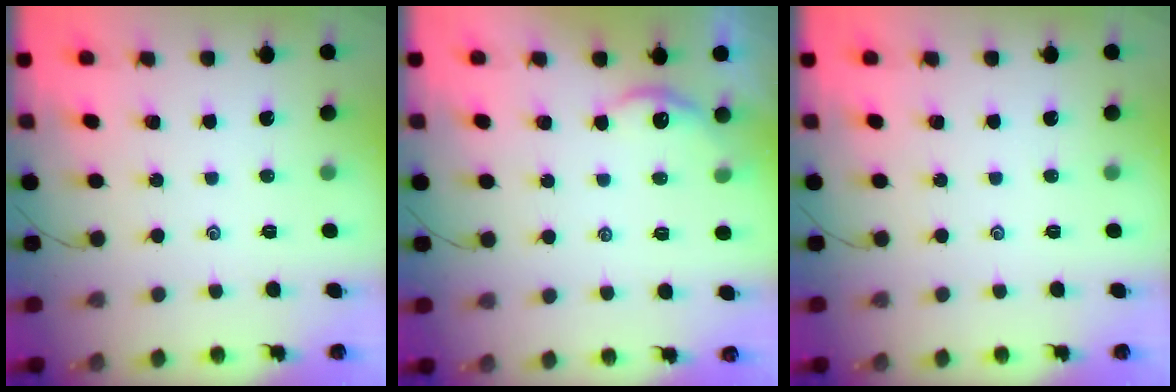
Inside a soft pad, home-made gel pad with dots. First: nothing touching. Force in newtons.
{"total": 4.2, "press": 4.2, "slide": 0.5}
{"total": 0.0}